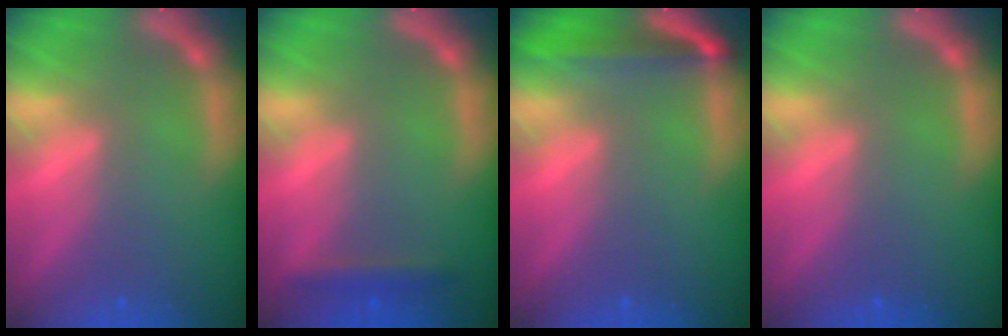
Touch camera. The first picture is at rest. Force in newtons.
{"total": 1.9}
{"total": 4.4}
{"total": 0.0}